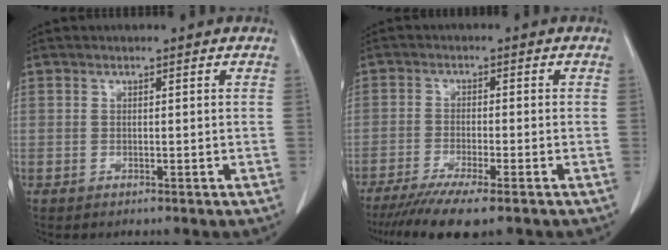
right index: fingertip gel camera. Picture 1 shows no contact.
{"total": 8.7, "force": [-6.5, 0.3, 5.8], "torque": [-0.090, -0.020, -0.104]}